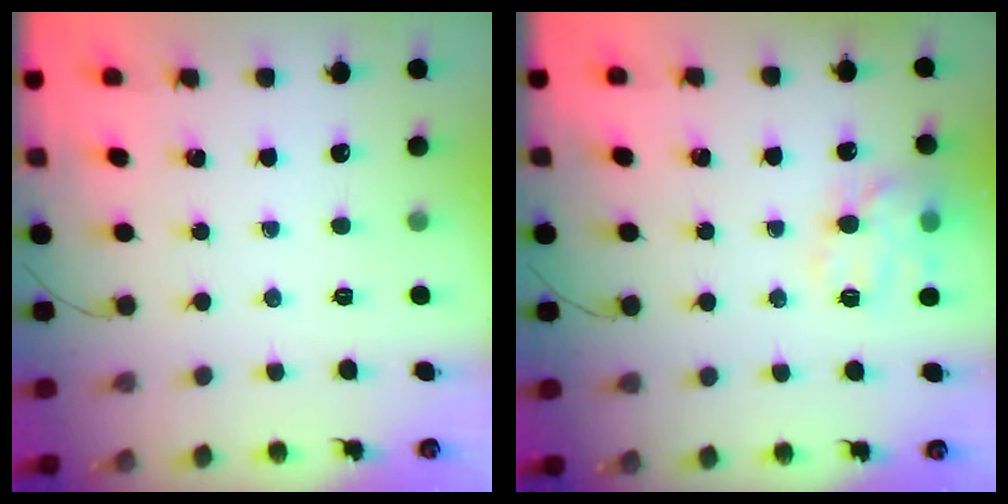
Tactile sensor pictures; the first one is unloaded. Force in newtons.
{"total": 11.9, "press": 11.8, "slide": 0.6}